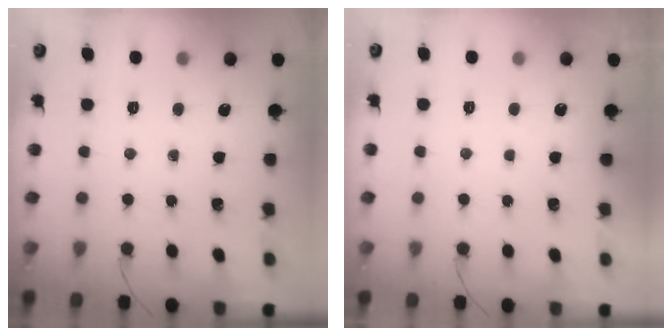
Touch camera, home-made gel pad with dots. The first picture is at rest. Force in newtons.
{"total": 2.8, "press": 2.8, "slide": 0.1}